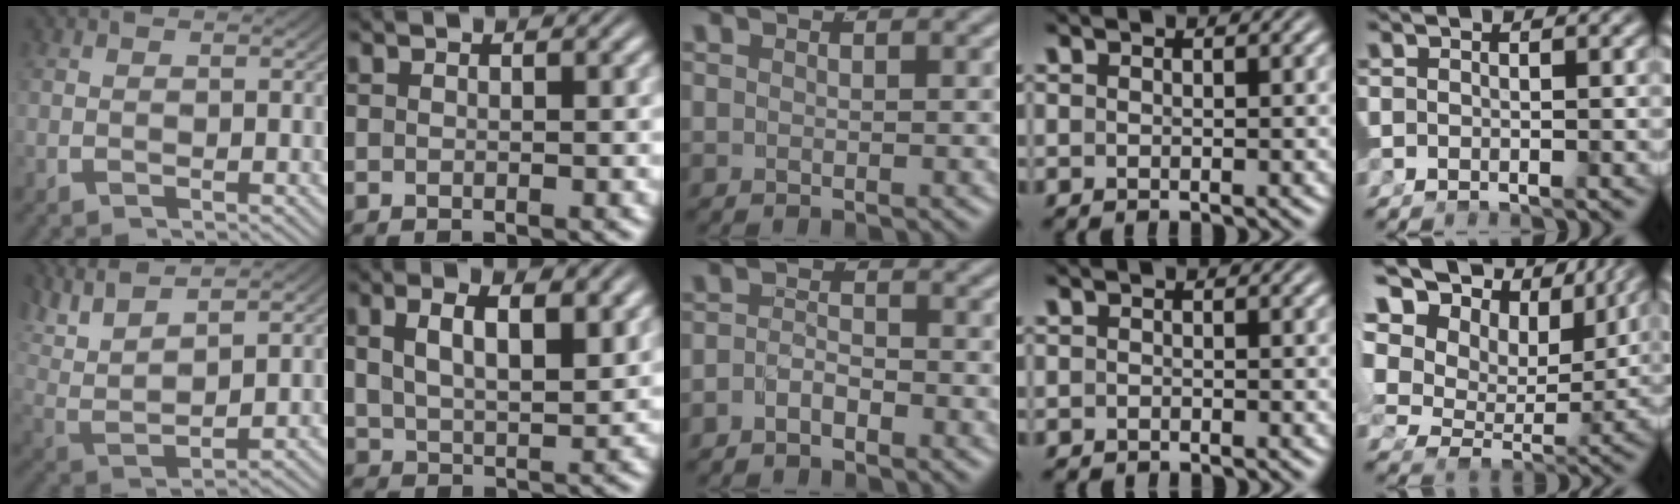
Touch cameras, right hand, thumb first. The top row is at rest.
{"thumb": {"total": 7.7, "force": [3.7, 4.4, 5.2], "torque": [-0.117, -0.002, 0.070]}, "index": {"total": 4.2, "force": [1.6, 2.4, 3.1], "torque": [-0.048, -0.001, 0.032]}, "middle": {"total": 2.5, "force": [-2.1, 1.1, 0.8], "torque": [-0.014, -0.010, -0.034]}, "ring": {"total": 0.9, "force": [-0.9, -0.1, -0.2], "torque": [-0.005, -0.012, -0.009]}, "little": {"total": 14.6, "force": [5.7, 10.0, 8.9], "torque": [-0.164, 0.009, 0.079]}}